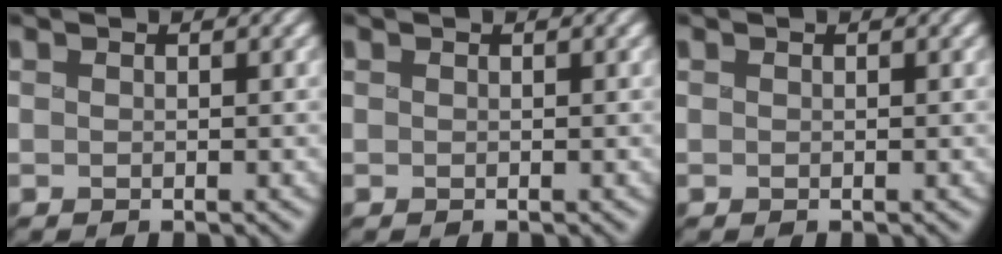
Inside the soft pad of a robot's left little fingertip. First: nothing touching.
{"total": 0.0}
{"total": 0.0}